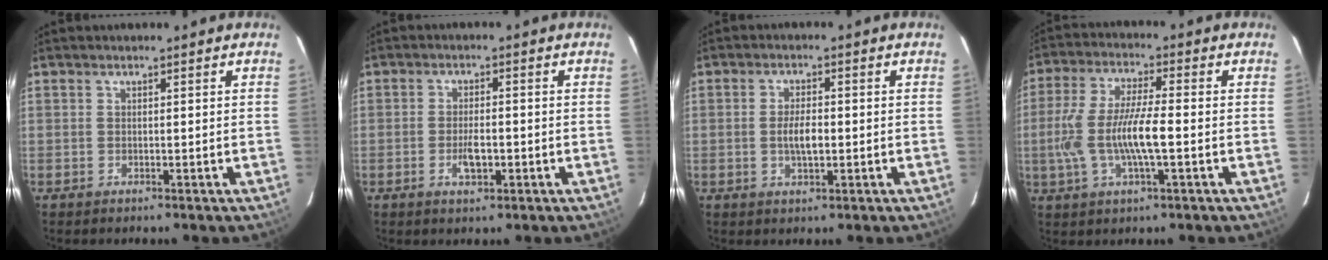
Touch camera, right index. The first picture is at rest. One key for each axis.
{"total": 4.3, "fx": -1.4, "fy": 1.7, "fz": 3.7, "tx": -0.072, "ty": -0.002, "tz": -0.021}
{"total": 4.1, "fx": -0.5, "fy": 1.5, "fz": 3.8, "tx": -0.072, "ty": 0.000, "tz": -0.008}
{"total": 11.8, "fx": -2.1, "fy": 2.5, "fz": 11.3, "tx": -0.230, "ty": -0.004, "tz": -0.041}